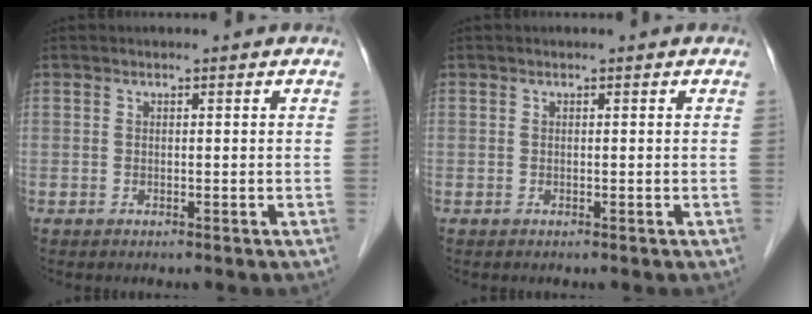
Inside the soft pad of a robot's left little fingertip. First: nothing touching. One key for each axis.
{"total": 0.0}